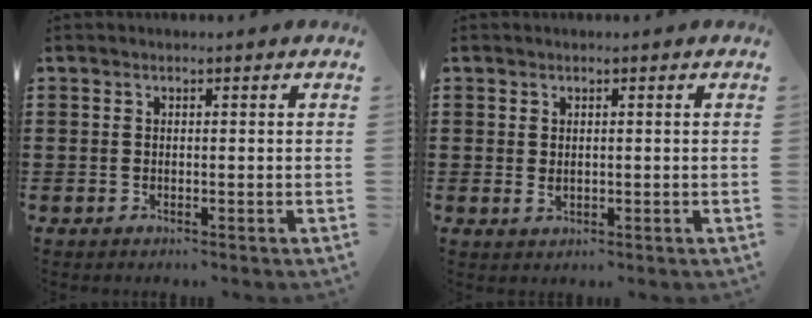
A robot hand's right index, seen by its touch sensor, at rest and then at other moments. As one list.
[{"total": 1.1, "force": [0.2, 0.7, 0.9], "torque": [-0.018, 0.002, 0.005]}]